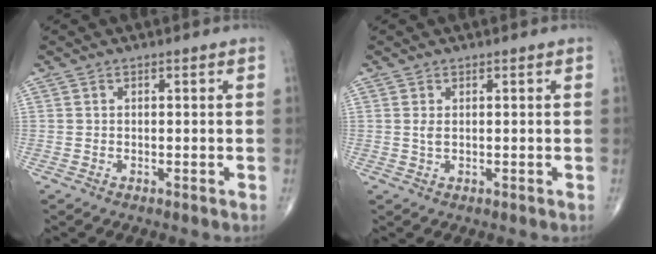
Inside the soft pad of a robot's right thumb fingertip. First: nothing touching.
{"total": 1.2, "force": [0.3, 0.5, 1.1], "torque": [-0.025, 0.001, 0.011]}